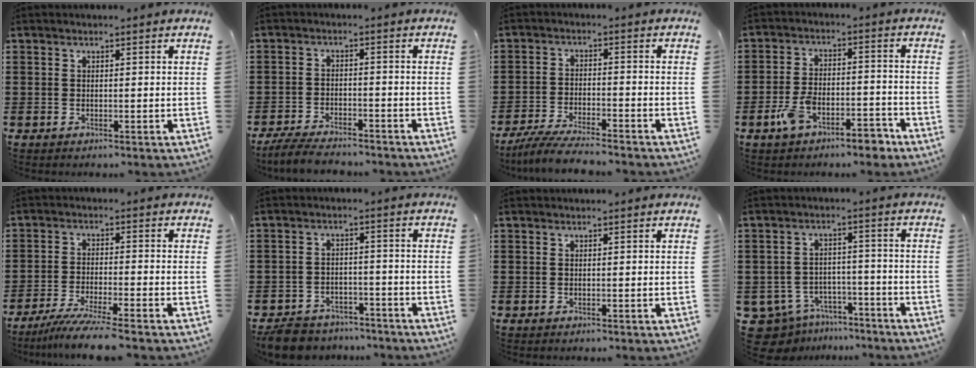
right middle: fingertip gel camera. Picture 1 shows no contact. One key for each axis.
{"total": 4.6, "fx": -4.3, "fy": 0.6, "fz": 1.4, "tx": -0.036, "ty": -0.002, "tz": -0.089}
{"total": 5.4, "fx": -5.0, "fy": 0.2, "fz": 2.0, "tx": -0.053, "ty": -0.012, "tz": -0.100}
{"total": 7.0, "fx": -5.1, "fy": 2.3, "fz": 4.2, "tx": -0.086, "ty": 0.009, "tz": -0.096}
{"total": 5.3, "fx": -4.7, "fy": -0.5, "fz": 2.5, "tx": -0.052, "ty": -0.021, "tz": -0.091}
{"total": 4.9, "fx": -4.7, "fy": 1.2, "fz": 0.5, "tx": -0.021, "ty": 0.009, "tz": -0.100}
{"total": 0.0}
{"total": 6.6, "fx": -6.0, "fy": 2.6, "fz": 1.0, "tx": -0.042, "ty": 0.015, "tz": -0.124}